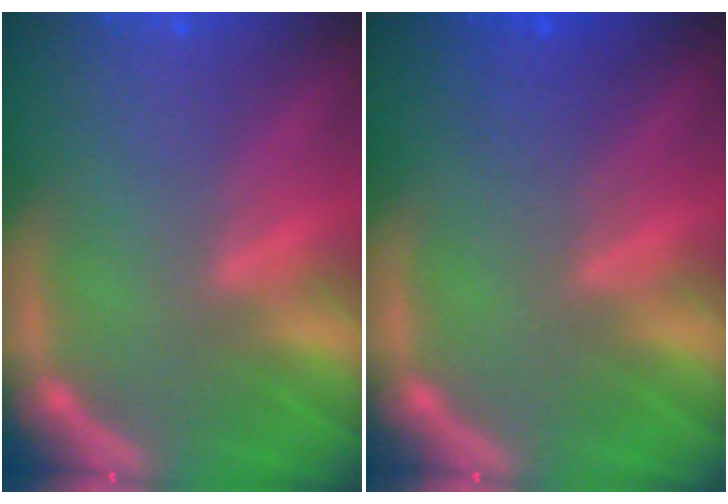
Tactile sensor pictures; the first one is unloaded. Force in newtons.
{"total": 2.0}